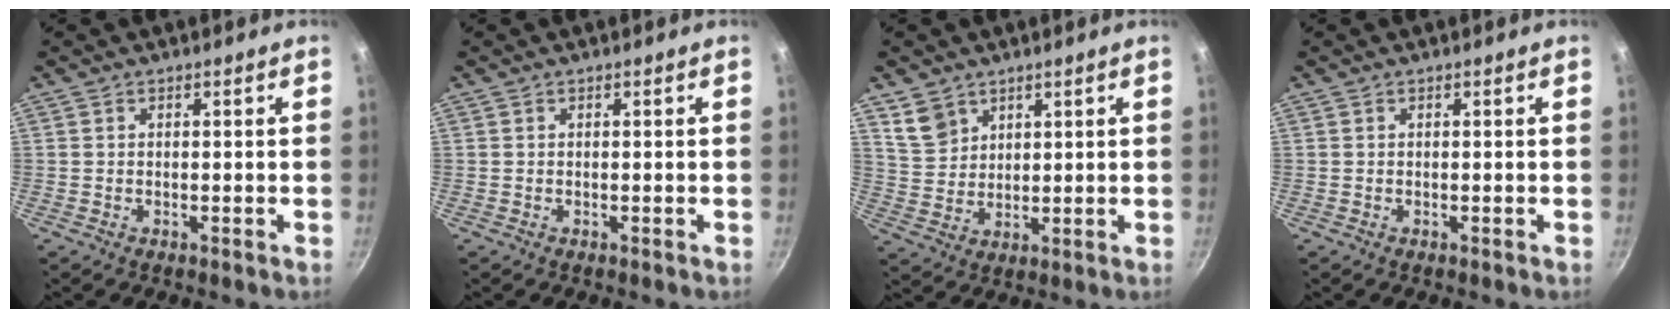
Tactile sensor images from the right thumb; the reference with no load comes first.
{"total": 0.0}
{"total": 6.1, "force": [3.9, 4.4, 1.8], "torque": [-0.014, -0.010, 0.084]}
{"total": 0.0}